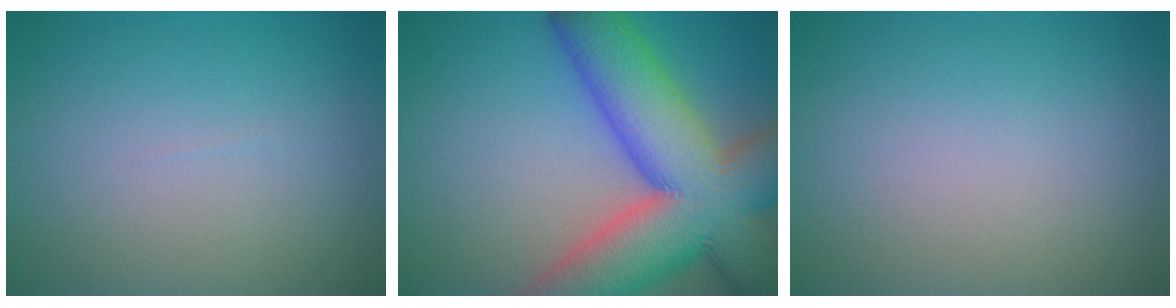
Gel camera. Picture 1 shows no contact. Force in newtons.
{"total": 15.6, "press": 15.6, "slide": 0.9}
{"total": 0.0}